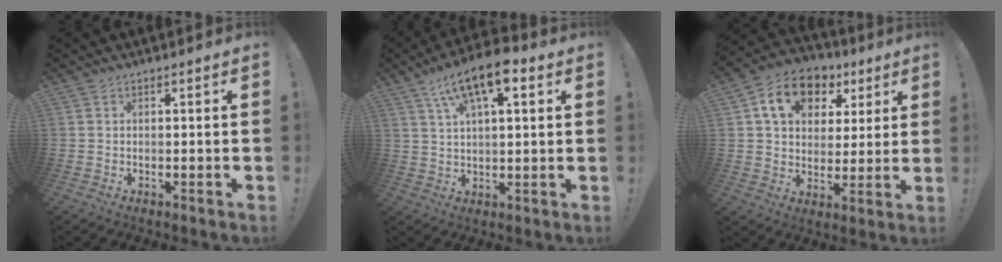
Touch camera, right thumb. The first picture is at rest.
{"total": 12.0, "force": [6.0, 4.5, 9.4], "torque": [-0.153, -0.020, 0.104]}
{"total": 14.5, "force": [6.4, 10.7, 7.4], "torque": [-0.111, -0.017, 0.120]}